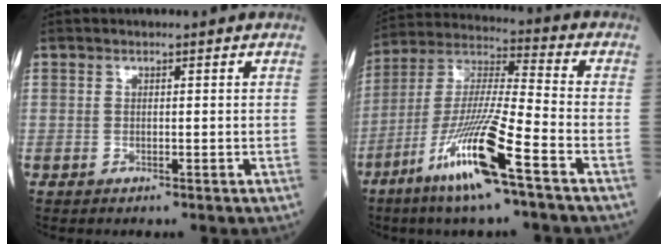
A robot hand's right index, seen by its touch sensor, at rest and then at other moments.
{"total": 15.3, "force": [-8.0, 0.0, 13.0], "torque": [-0.265, -0.029, -0.155]}